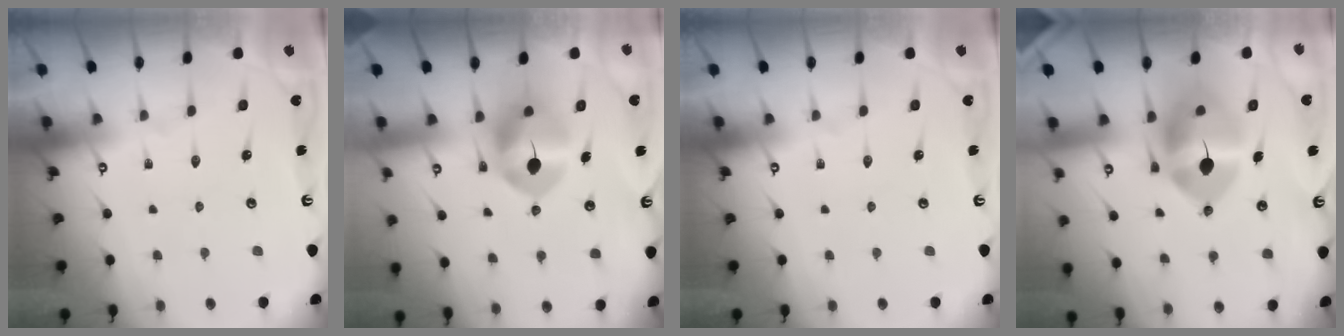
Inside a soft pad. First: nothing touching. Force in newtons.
{"total": 8.8, "press": 8.7, "slide": 1.6}
{"total": 0.0}
{"total": 13.2, "press": 13.0, "slide": 2.1}